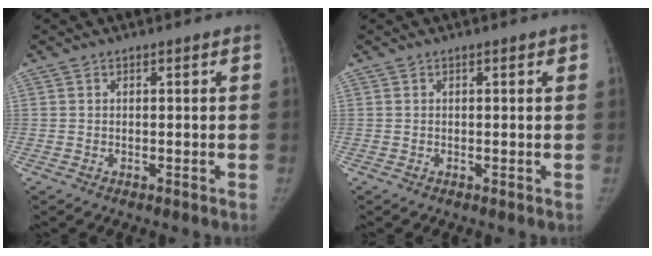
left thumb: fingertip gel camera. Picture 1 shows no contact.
{"total": 0.8, "force": [0.4, 0.3, 0.6], "torque": [-0.006, 0.001, 0.004]}